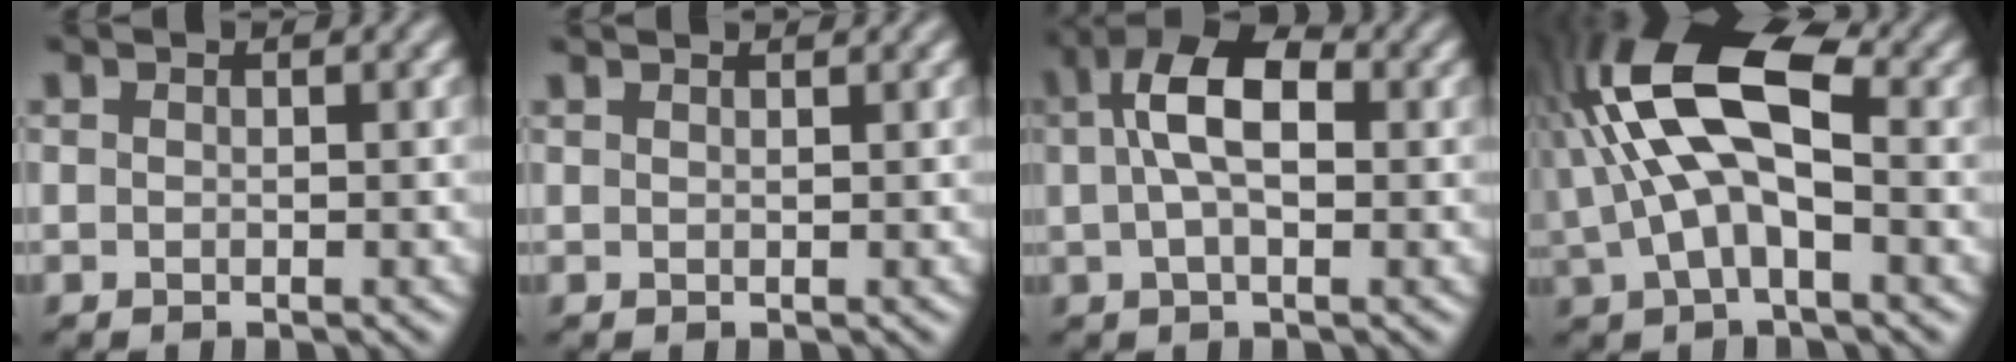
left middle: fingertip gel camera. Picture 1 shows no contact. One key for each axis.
{"total": 1.0, "fx": 1.0, "fy": -0.1, "fz": 0.1, "tx": -0.005, "ty": 0.003, "tz": 0.015}
{"total": 5.7, "fx": 1.4, "fy": 2.7, "fz": 4.8, "tx": -0.095, "ty": 0.016, "tz": 0.019}
{"total": 10.2, "fx": 1.8, "fy": 4.9, "fz": 8.8, "tx": -0.183, "ty": 0.030, "tz": 0.021}